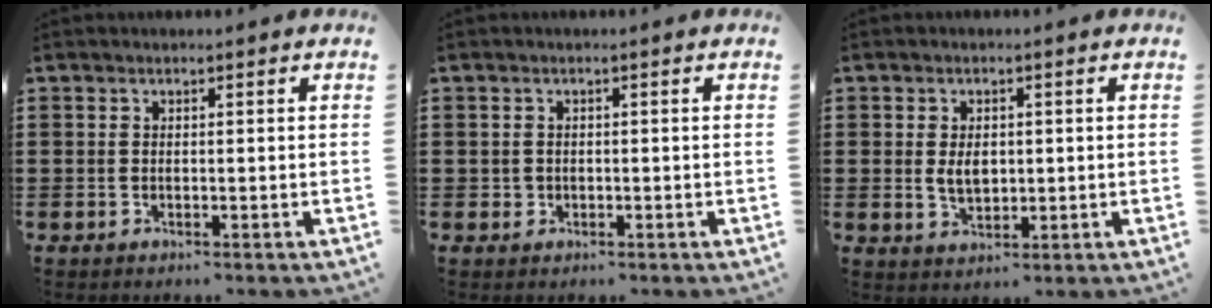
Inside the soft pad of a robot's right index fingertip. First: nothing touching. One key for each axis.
{"total": 0.8, "fx": -0.1, "fy": 0.8, "fz": 0.2, "tx": -0.006, "ty": 0.004, "tz": -0.004}
{"total": 3.3, "fx": 0.2, "fy": 2.1, "fz": 2.4, "tx": -0.043, "ty": 0.005, "tz": 0.001}